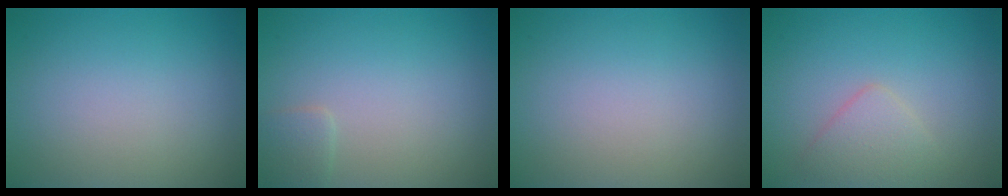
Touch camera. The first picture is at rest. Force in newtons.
{"total": 1.1, "press": 1.1, "slide": 0.1}
{"total": 0.0}
{"total": 2.3, "press": 2.3, "slide": 0.1}